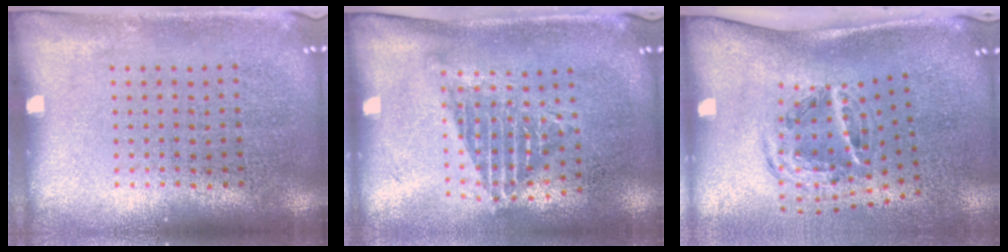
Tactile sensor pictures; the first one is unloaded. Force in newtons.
{"total": 1.3, "press": 1.0, "slide": 0.9}
{"total": 1.6, "press": 1.1, "slide": 1.2}